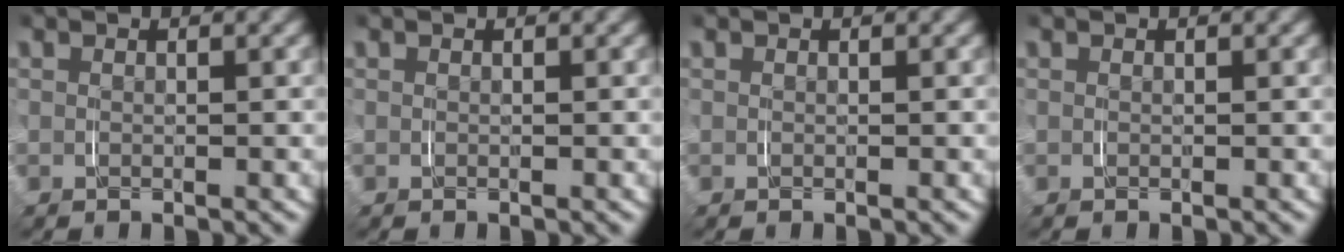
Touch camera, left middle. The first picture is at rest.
{"total": 0.0}
{"total": 0.0}
{"total": 0.0}